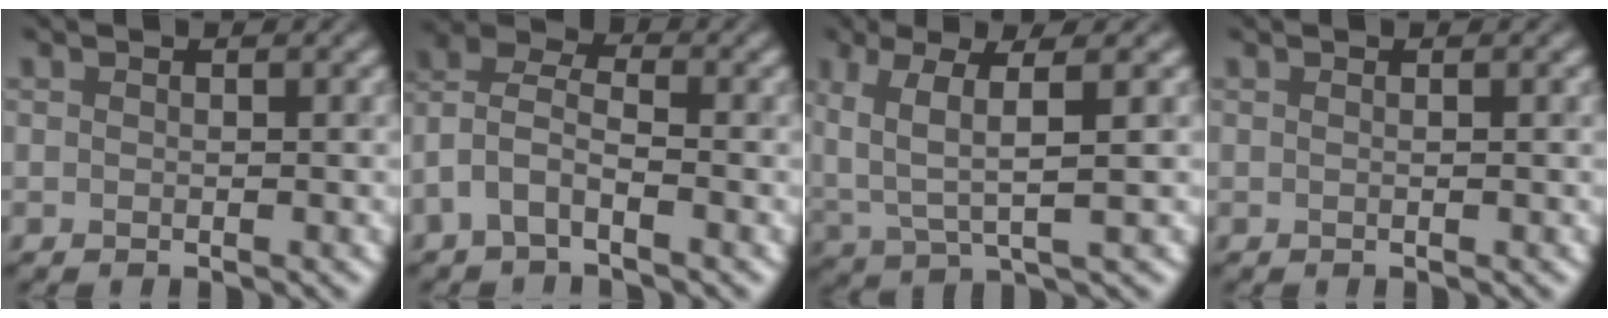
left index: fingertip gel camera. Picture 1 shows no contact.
{"total": 3.7, "force": [-1.4, 2.1, 2.8], "torque": [-0.063, 0.016, -0.037]}
{"total": 4.9, "force": [1.5, 1.6, 4.4], "torque": [-0.100, -0.001, 0.035]}
{"total": 0.9, "force": [0.2, 0.5, 0.8], "torque": [0.001, -0.006, -0.007]}